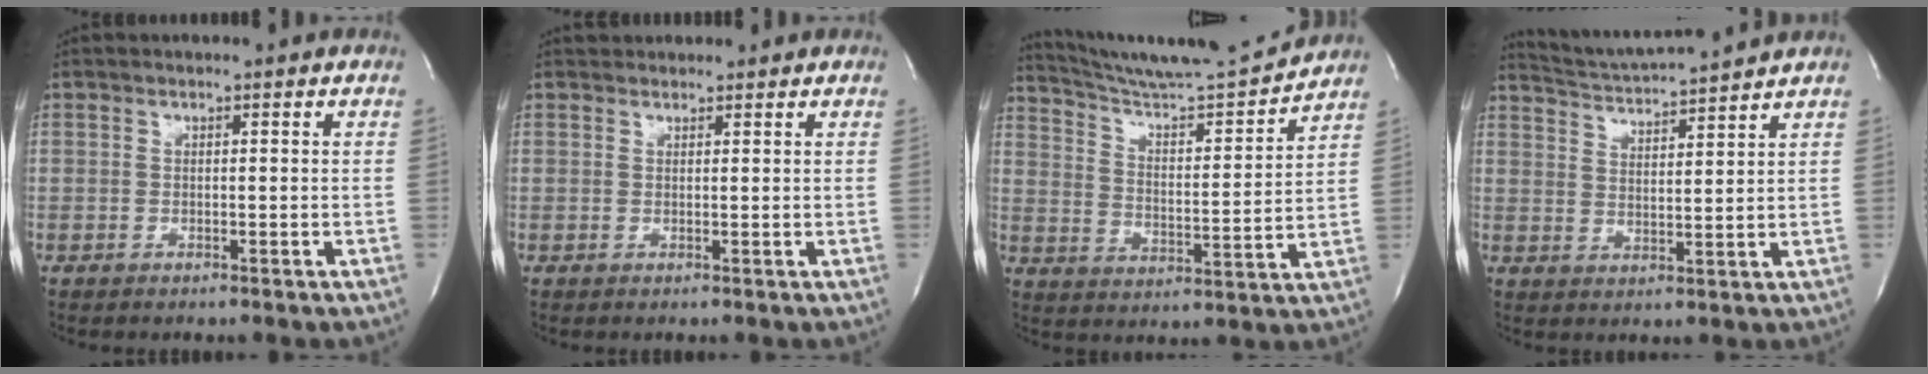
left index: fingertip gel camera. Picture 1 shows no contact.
{"total": 2.8, "force": [2.6, 0.9, 0.2], "torque": [0.001, 0.026, 0.038]}
{"total": 15.0, "force": [14.5, -1.0, 4.0], "torque": [-0.077, -0.035, 0.230]}
{"total": 9.9, "force": [9.5, -0.9, 2.5], "torque": [-0.056, 0.010, 0.158]}